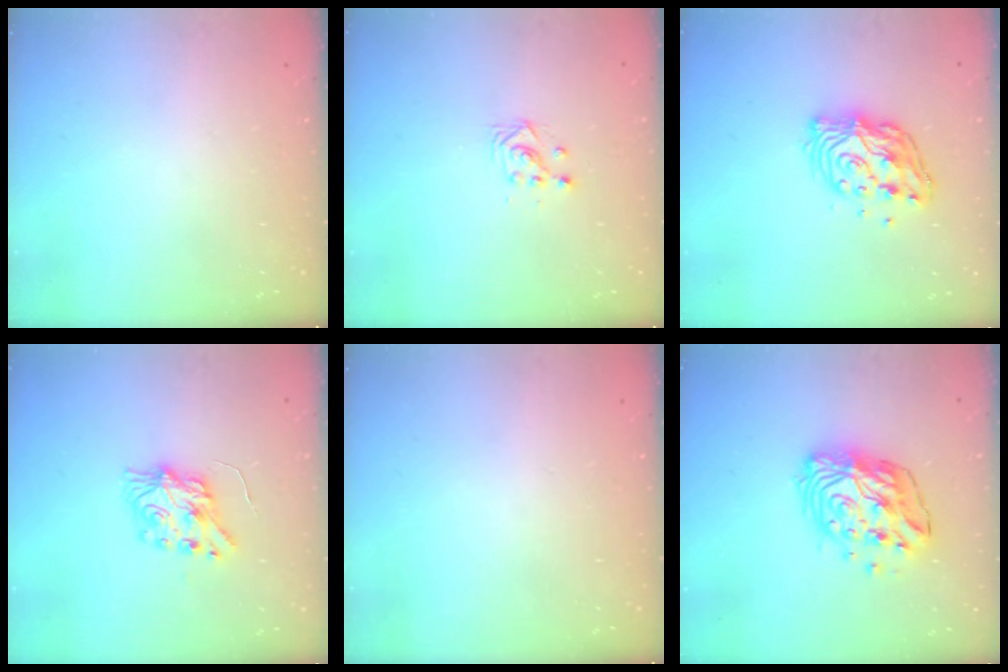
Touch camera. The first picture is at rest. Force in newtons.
{"total": 3.0, "press": 3.0, "slide": 0.1}
{"total": 13.8, "press": 13.7, "slide": 1.6}
{"total": 7.7, "press": 7.7, "slide": 0.8}
{"total": 0.0}
{"total": 14.9, "press": 14.8, "slide": 1.4}